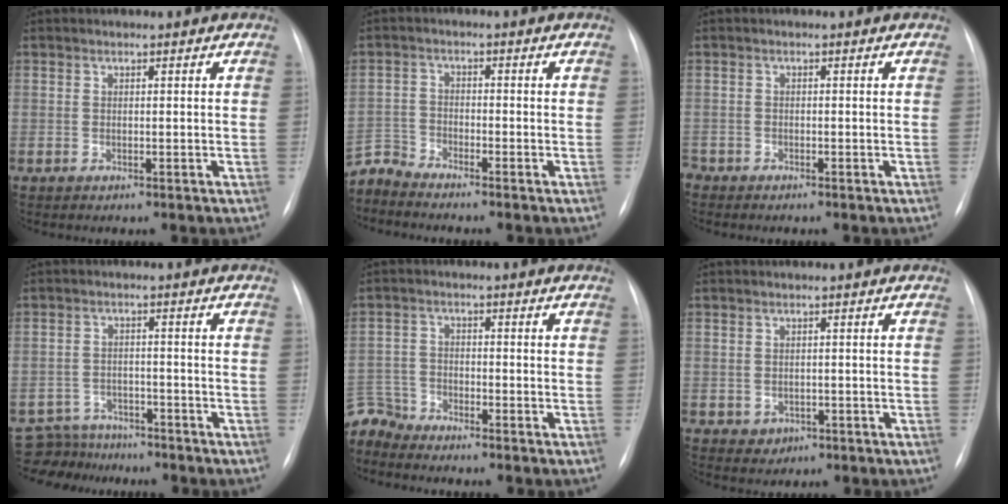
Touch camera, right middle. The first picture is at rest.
{"total": 4.0, "force": [-3.9, -0.6, -0.7], "torque": [0.015, -0.014, -0.076]}
{"total": 1.5, "force": [-1.4, 0.7, 0.2], "torque": [0.000, 0.000, -0.021]}
{"total": 7.5, "force": [-7.0, 2.8, 0.0], "torque": [0.000, 0.011, -0.111]}
{"total": 5.5, "force": [-5.4, 0.6, -0.8], "torque": [0.015, -0.001, -0.107]}
{"total": 1.9, "force": [-0.8, 1.7, 0.5], "torque": [-0.005, 0.004, -0.003]}